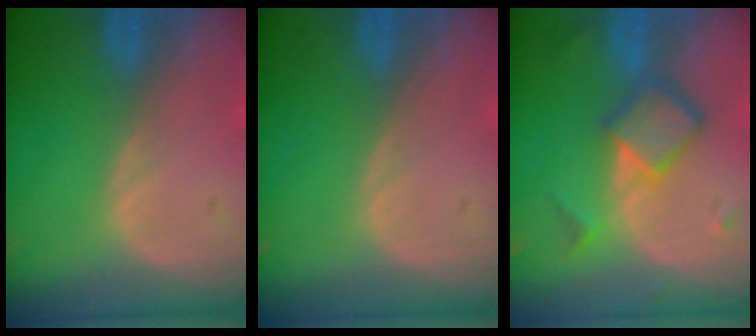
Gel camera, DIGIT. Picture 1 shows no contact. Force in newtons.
{"total": 0.0}
{"total": 6.6, "press": 5.7, "slide": 3.3}